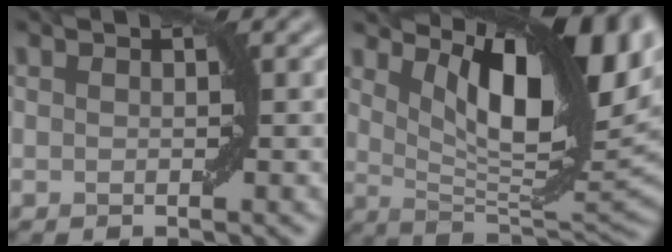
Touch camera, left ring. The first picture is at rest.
{"total": 13.8, "force": [5.6, 5.0, 11.5], "torque": [-0.167, 0.002, 0.098]}